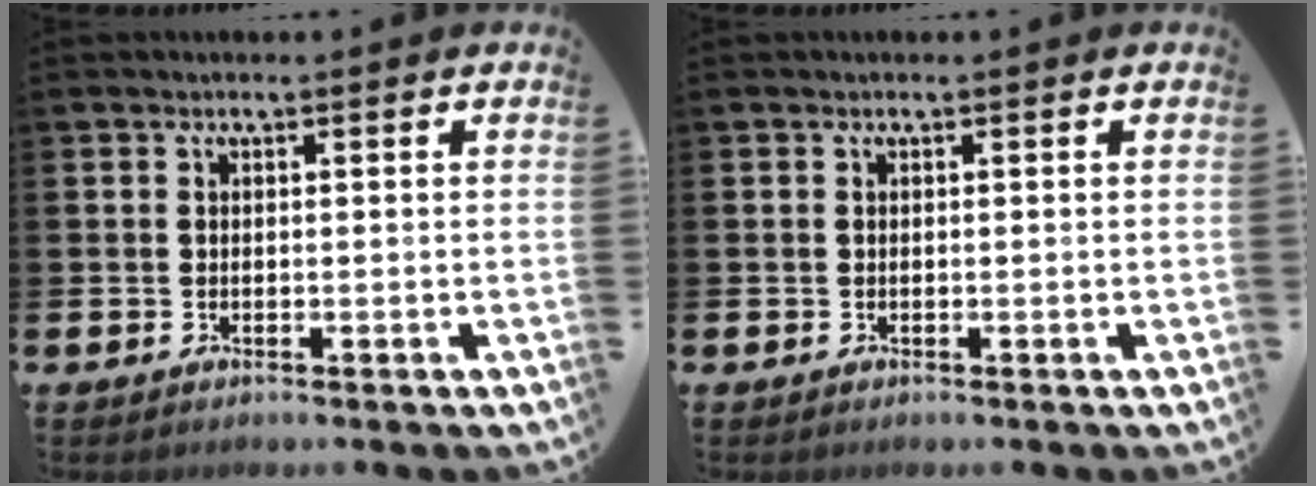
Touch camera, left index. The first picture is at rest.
{"total": 0.0}